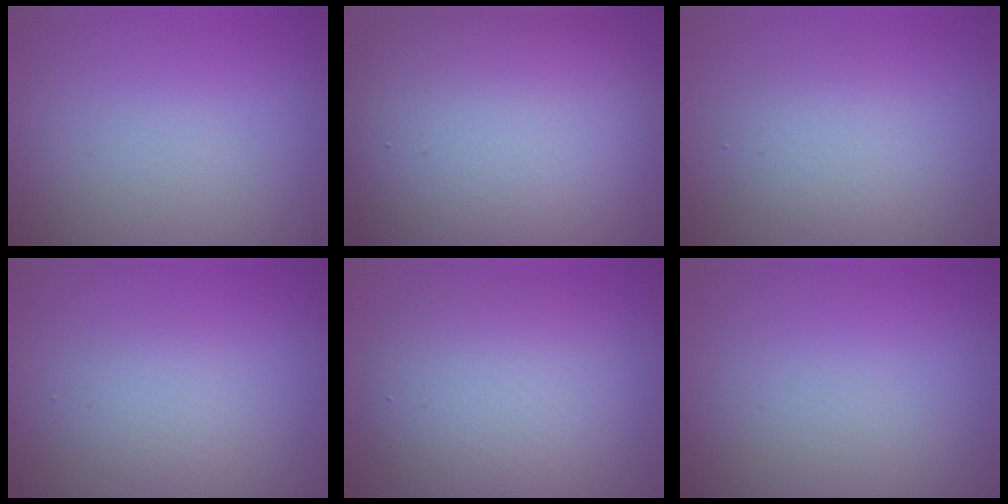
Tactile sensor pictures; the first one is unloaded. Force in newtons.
{"total": 17.1, "press": 17.1, "slide": 0.8}
{"total": 2.2, "press": 2.2, "slide": 0.1}
{"total": 1.7, "press": 1.7, "slide": 0.1}
{"total": 5.8, "press": 5.8, "slide": 0.2}
{"total": 0.0}